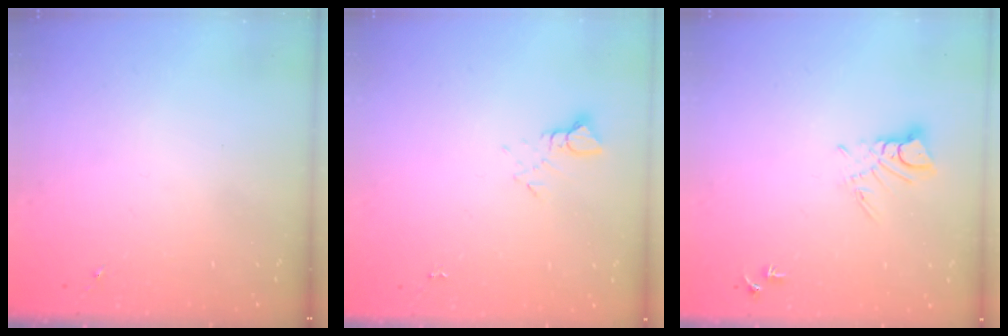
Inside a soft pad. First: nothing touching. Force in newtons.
{"total": 4.0, "press": 4.0, "slide": 0.4}
{"total": 5.3, "press": 5.3, "slide": 0.3}